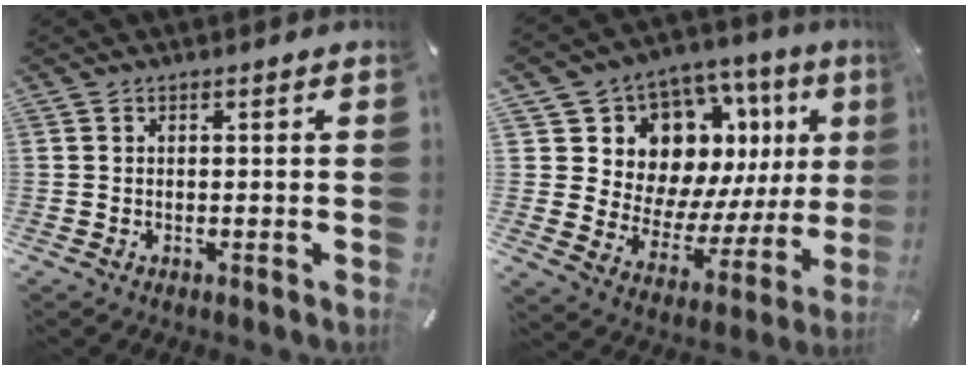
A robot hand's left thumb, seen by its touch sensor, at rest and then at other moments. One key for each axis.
{"total": 12.9, "fx": 7.8, "fy": 9.3, "fz": 4.2, "tx": -0.057, "ty": -0.095, "tz": 0.150}